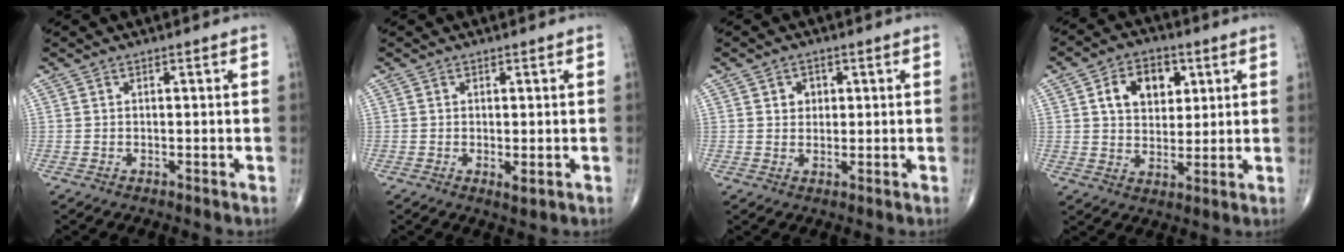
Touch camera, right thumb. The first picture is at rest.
{"total": 1.6, "force": [-0.2, 0.6, 1.5], "torque": [-0.023, -0.006, -0.003]}
{"total": 2.7, "force": [0.9, 2.3, 1.3], "torque": [-0.003, -0.003, 0.011]}
{"total": 10.0, "force": [3.4, 7.0, 6.3], "torque": [-0.066, -0.007, 0.056]}